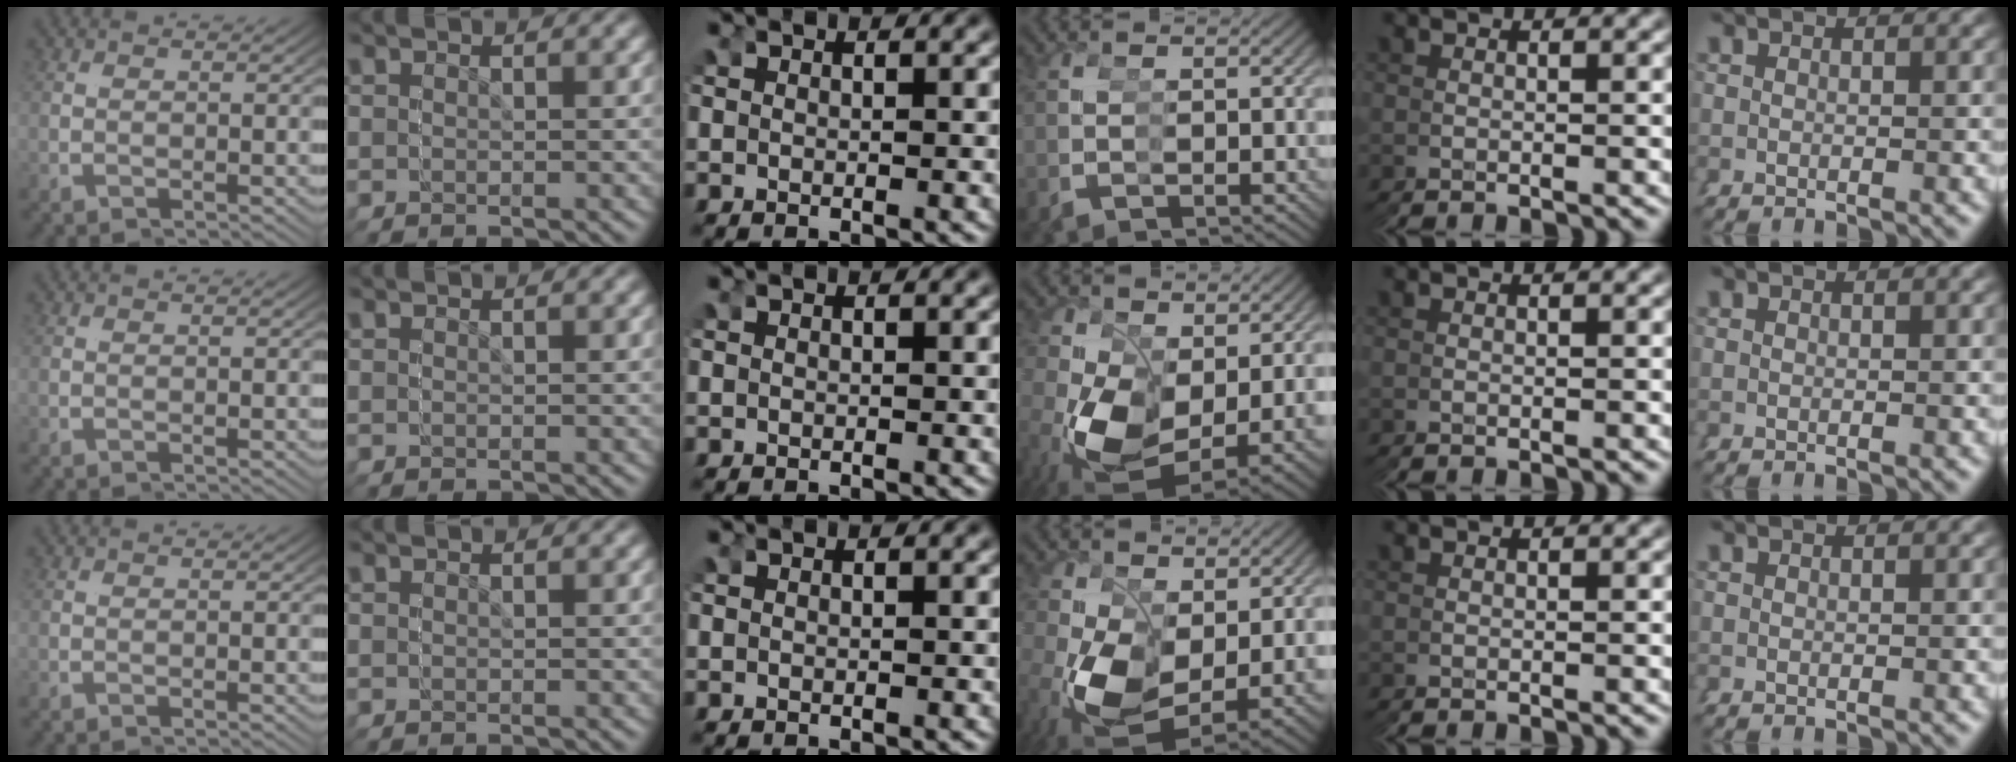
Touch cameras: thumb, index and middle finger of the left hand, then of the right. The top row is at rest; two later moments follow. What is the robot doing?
{"motion": "grasp_and_lifting", "object": "stress ball aka squeeze ball"}